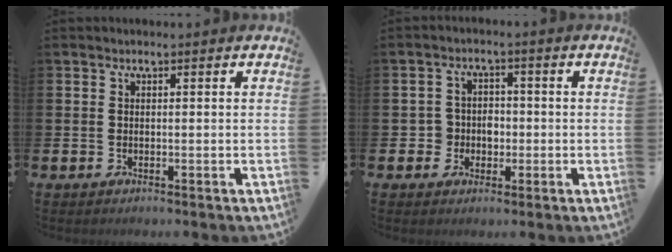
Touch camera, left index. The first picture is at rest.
{"total": 3.3, "force": [-0.8, 3.1, 0.7], "torque": [-0.020, 0.003, -0.024]}